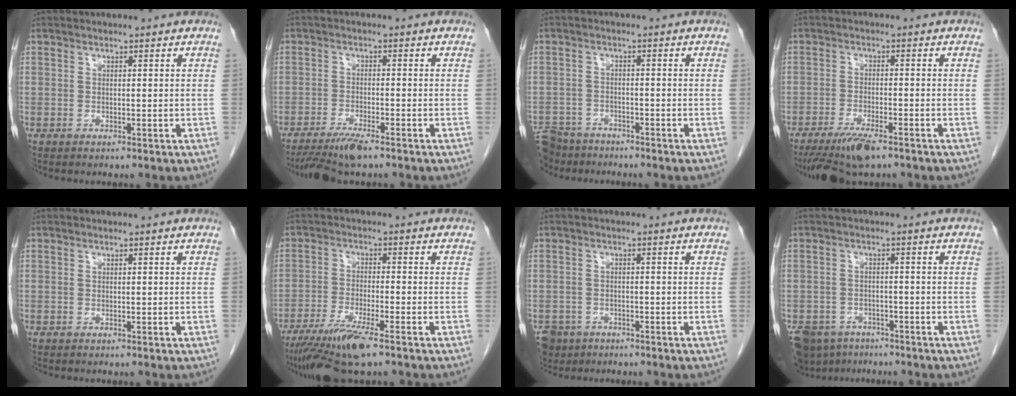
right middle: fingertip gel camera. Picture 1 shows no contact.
{"total": 5.6, "force": [-4.4, 0.3, 3.4], "torque": [-0.063, -0.015, -0.080]}
{"total": 9.0, "force": [-7.3, 4.8, 2.0], "torque": [-0.057, -0.005, -0.121]}
{"total": 7.2, "force": [-5.4, 1.3, 4.6], "torque": [-0.083, -0.016, -0.093]}
{"total": 0.0}
{"total": 9.4, "force": [-6.6, 0.4, 6.7], "torque": [-0.121, -0.026, -0.117]}
{"total": 5.3, "force": [-3.7, 3.8, 0.5], "torque": [-0.010, 0.002, -0.061]}
{"total": 9.3, "force": [-7.1, 5.5, 2.5], "torque": [-0.055, -0.009, -0.103]}